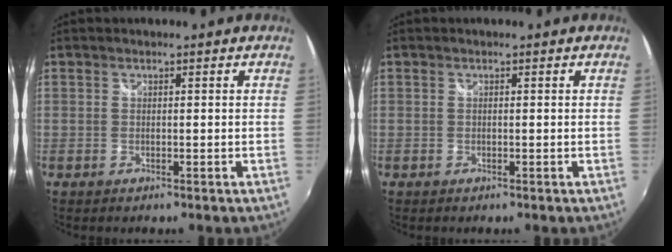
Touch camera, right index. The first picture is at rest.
{"total": 0.0}